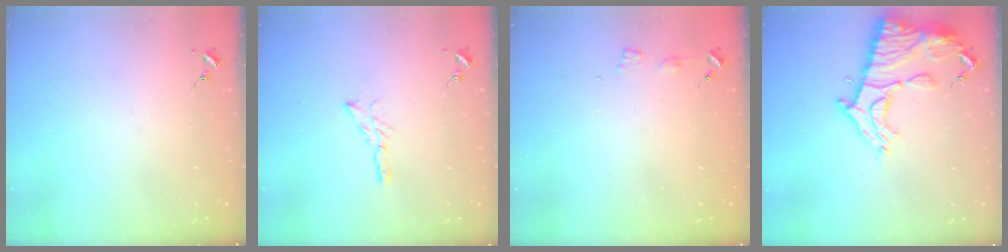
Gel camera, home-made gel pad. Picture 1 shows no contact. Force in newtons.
{"total": 6.2, "press": 6.1, "slide": 0.8}
{"total": 3.5, "press": 3.5, "slide": 0.4}
{"total": 15.9, "press": 15.9, "slide": 1.4}